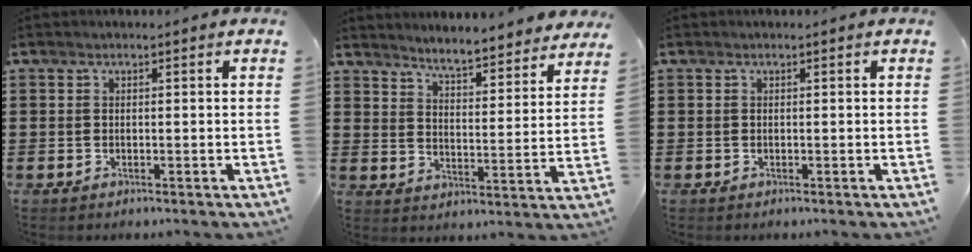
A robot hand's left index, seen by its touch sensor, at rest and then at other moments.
{"total": 4.9, "force": [4.8, -0.6, 0.6], "torque": [-0.036, -0.039, 0.079]}
{"total": 0.0}